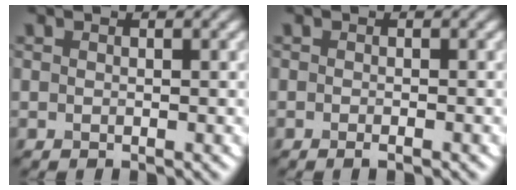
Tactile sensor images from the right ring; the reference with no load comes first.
{"total": 0.8, "force": [-0.4, 0.1, 0.7], "torque": [-0.009, -0.003, -0.008]}